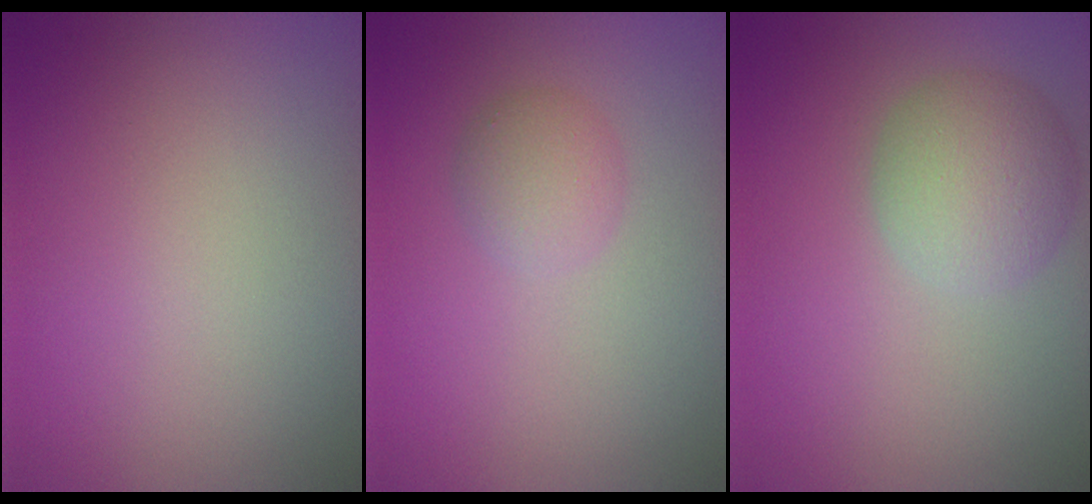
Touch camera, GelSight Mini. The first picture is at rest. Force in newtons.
{"total": 1.8, "press": 1.8, "slide": 0.1}
{"total": 3.9, "press": 3.9, "slide": 0.1}